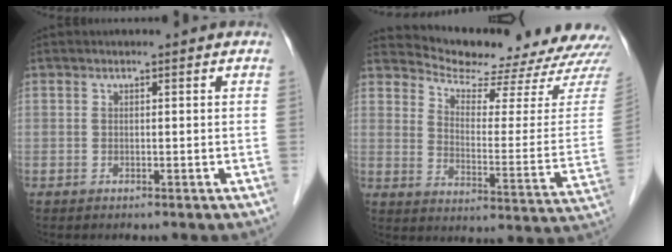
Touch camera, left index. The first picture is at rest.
{"total": 20.0, "force": [19.5, 1.5, 4.1], "torque": [-0.063, -0.094, 0.241]}